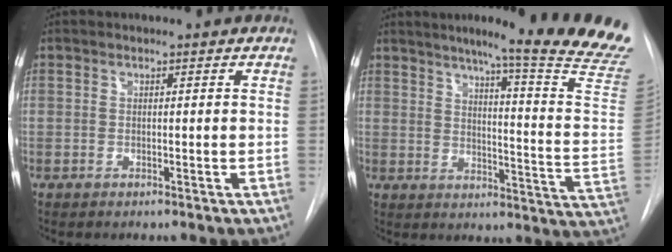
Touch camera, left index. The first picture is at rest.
{"total": 23.0, "force": [19.3, -1.3, 12.5], "torque": [-0.163, -0.105, 0.227]}